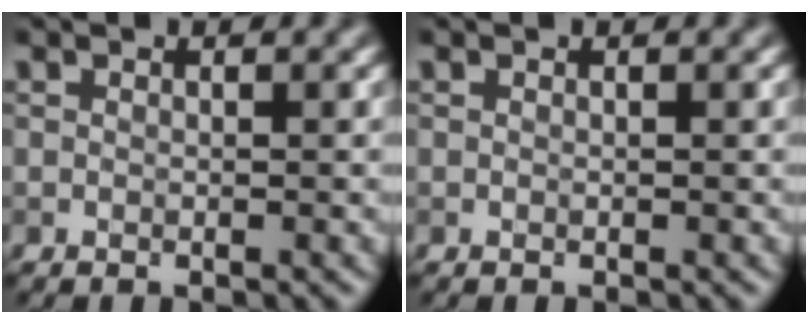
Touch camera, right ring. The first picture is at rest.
{"total": 0.0}